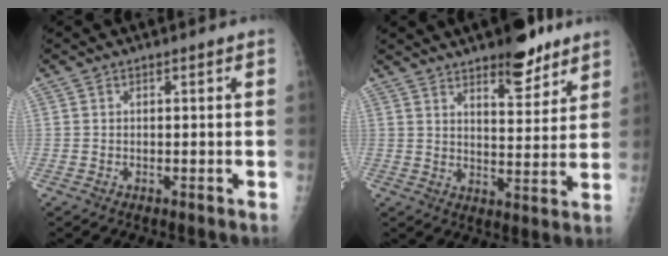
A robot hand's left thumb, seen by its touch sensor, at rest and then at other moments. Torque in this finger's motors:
{"motor_torque": [1.27, 0.88, 0.53, -0.90, 0.19]}